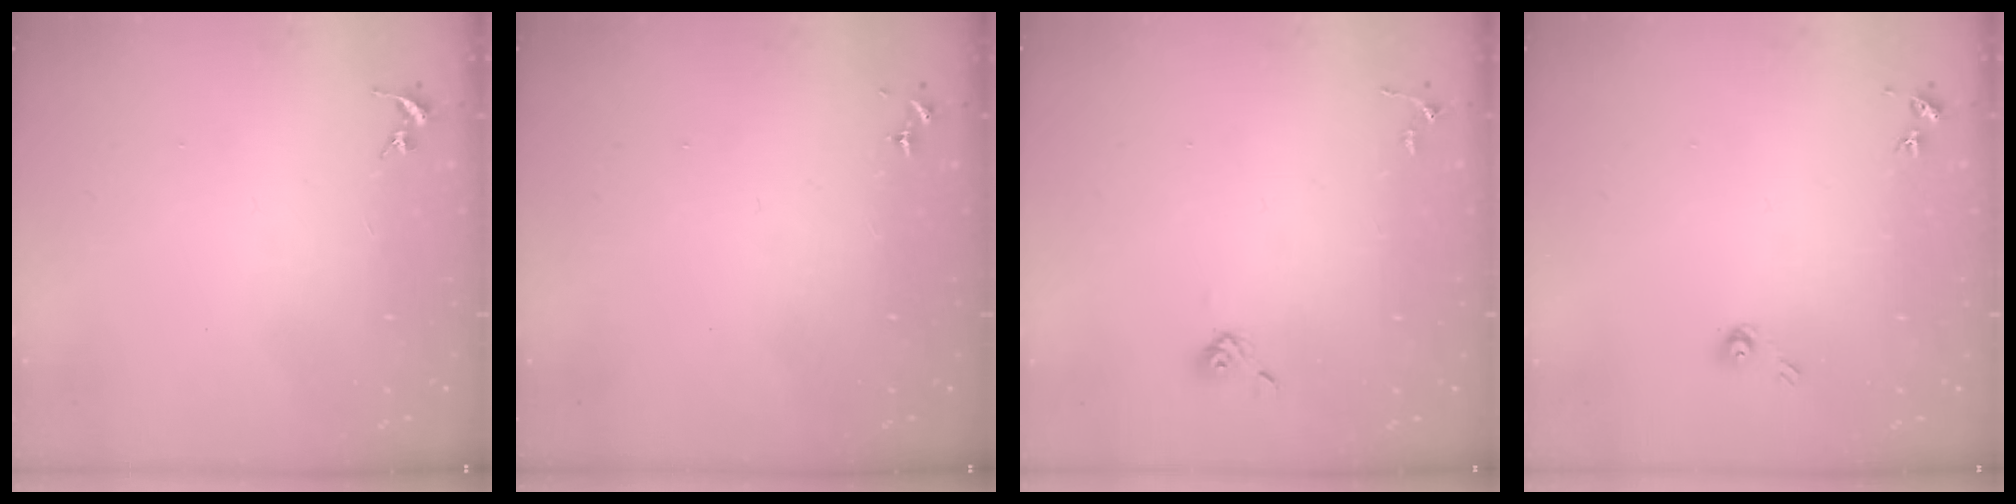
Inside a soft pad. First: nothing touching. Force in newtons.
{"total": 0.0}
{"total": 3.9, "press": 3.6, "slide": 1.5}
{"total": 4.9, "press": 4.9, "slide": 0.5}